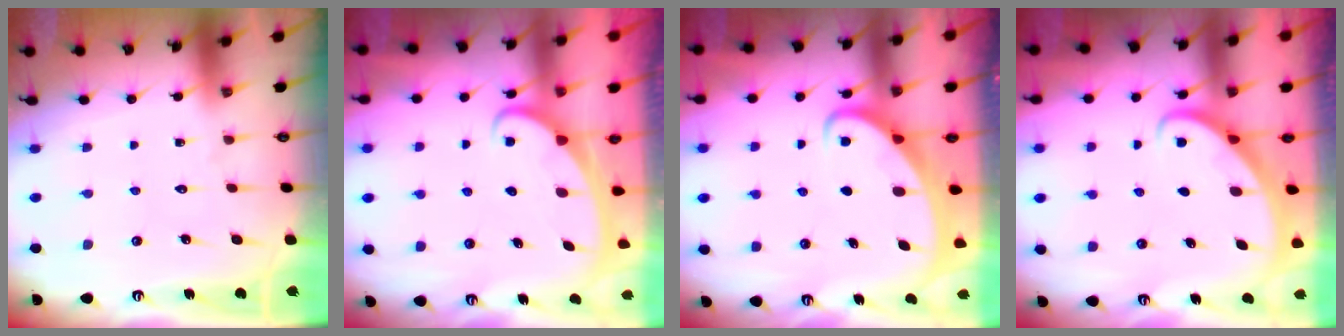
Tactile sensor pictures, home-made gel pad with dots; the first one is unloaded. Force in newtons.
{"total": 2.6, "press": 2.6, "slide": 0.4}
{"total": 2.6, "press": 2.5, "slide": 0.4}
{"total": 2.8, "press": 2.8, "slide": 0.2}